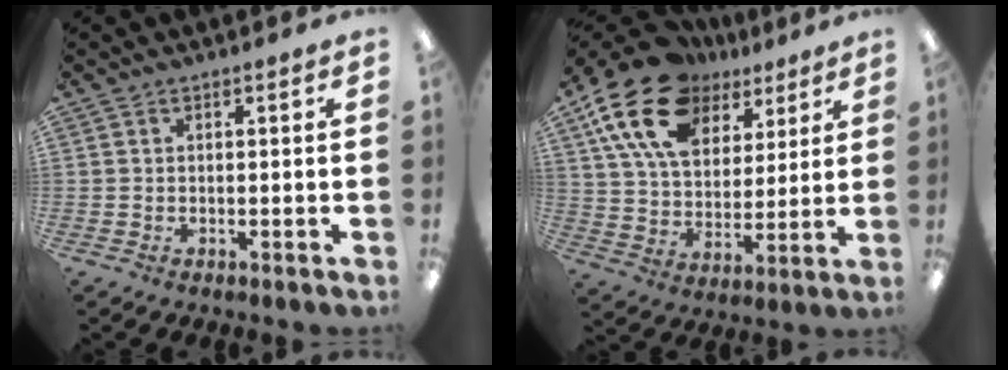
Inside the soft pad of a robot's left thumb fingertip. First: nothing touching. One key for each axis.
{"total": 20.2, "fx": 11.5, "fy": 12.6, "fz": 10.8, "tx": -0.213, "ty": -0.042, "tz": 0.211}